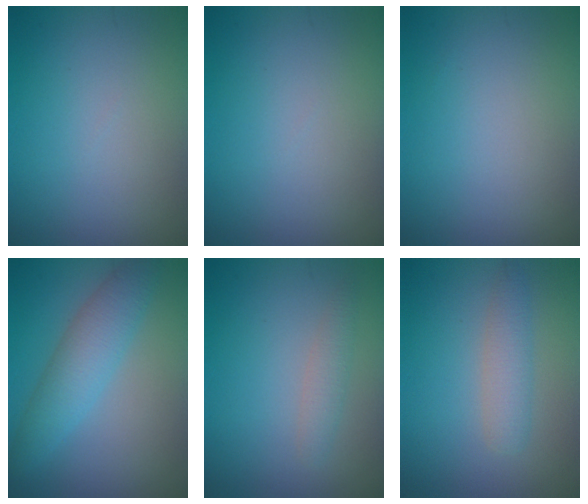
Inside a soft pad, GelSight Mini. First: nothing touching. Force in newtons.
{"total": 0.0}
{"total": 0.0}
{"total": 4.1, "press": 4.1, "slide": 0.0}
{"total": 1.4, "press": 1.4, "slide": 0.1}
{"total": 2.3, "press": 2.3, "slide": 0.1}